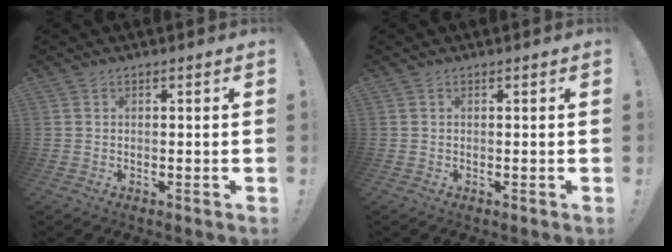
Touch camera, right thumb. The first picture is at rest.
{"total": 0.0}